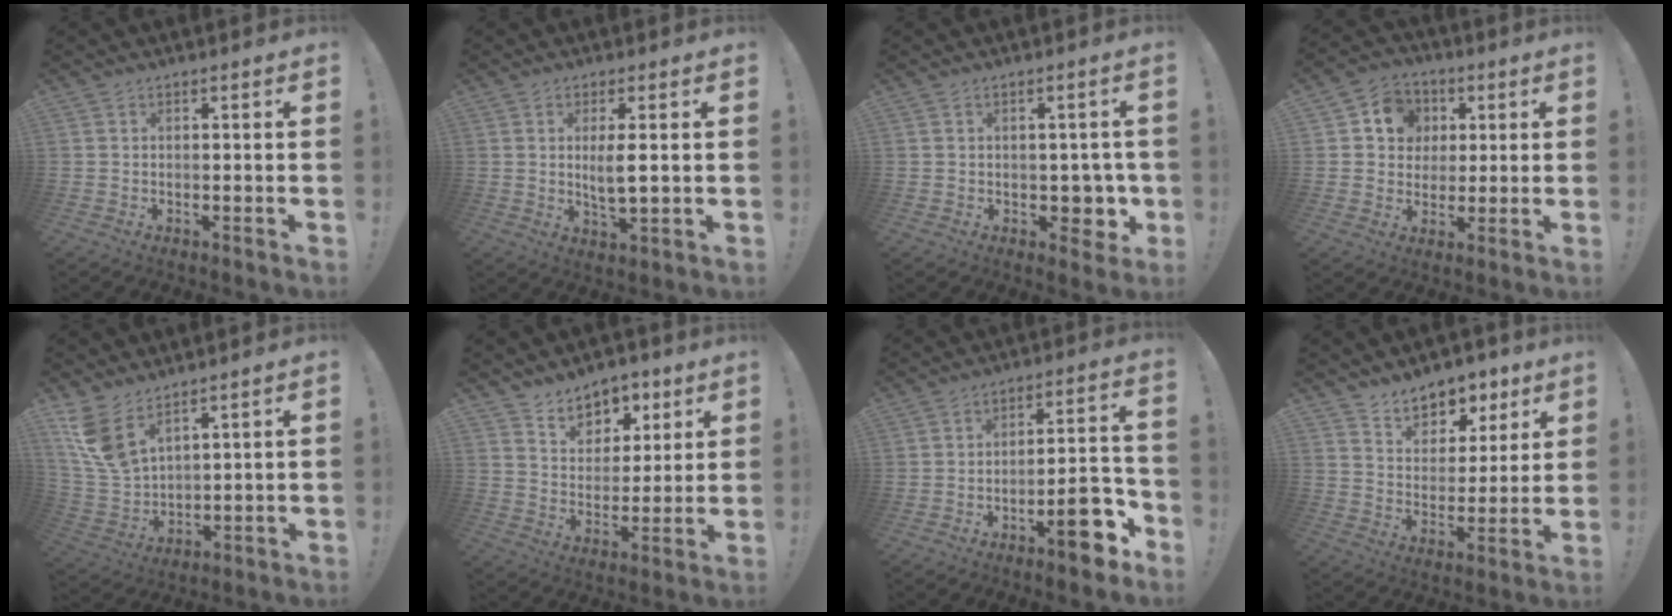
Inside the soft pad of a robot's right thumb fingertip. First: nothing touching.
{"total": 5.6, "force": [1.0, 1.6, 5.3], "torque": [-0.090, -0.012, 0.012]}
{"total": 5.9, "force": [-0.4, 4.9, 3.2], "torque": [-0.021, 0.001, -0.001]}
{"total": 10.2, "force": [2.6, 9.0, 4.0], "torque": [-0.056, -0.003, 0.054]}
{"total": 11.0, "force": [7.3, 5.4, 6.2], "torque": [-0.132, -0.046, 0.142]}
{"total": 9.1, "force": [6.4, 6.2, 1.9], "torque": [-0.023, -0.052, 0.124]}
{"total": 12.2, "force": [-7.0, 4.2, 9.1], "torque": [-0.099, 0.046, -0.113]}
{"total": 9.9, "force": [7.9, 5.5, 2.1], "torque": [-0.031, -0.064, 0.151]}